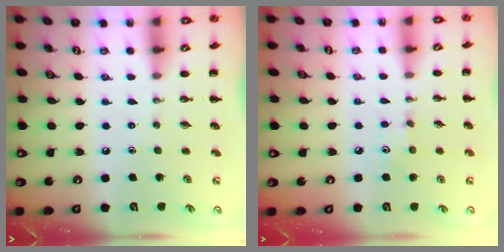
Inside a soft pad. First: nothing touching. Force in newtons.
{"total": 3.7, "press": 3.5, "slide": 1.2}